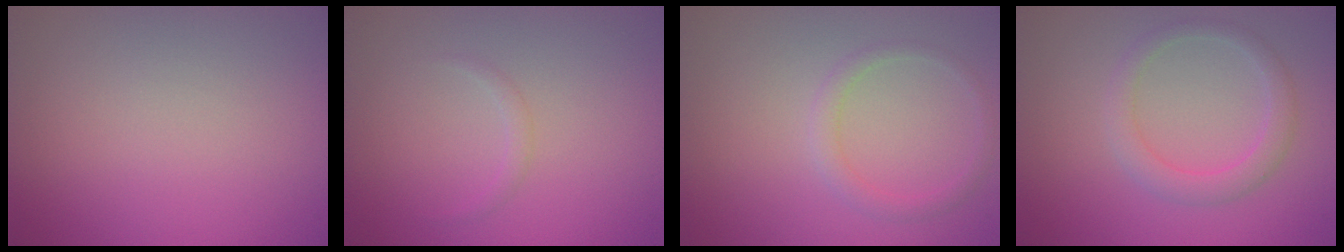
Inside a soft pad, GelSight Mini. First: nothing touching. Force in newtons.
{"total": 0.7, "press": 0.7, "slide": 0.0}
{"total": 1.4, "press": 1.4, "slide": 0.1}
{"total": 2.4, "press": 2.4, "slide": 0.2}